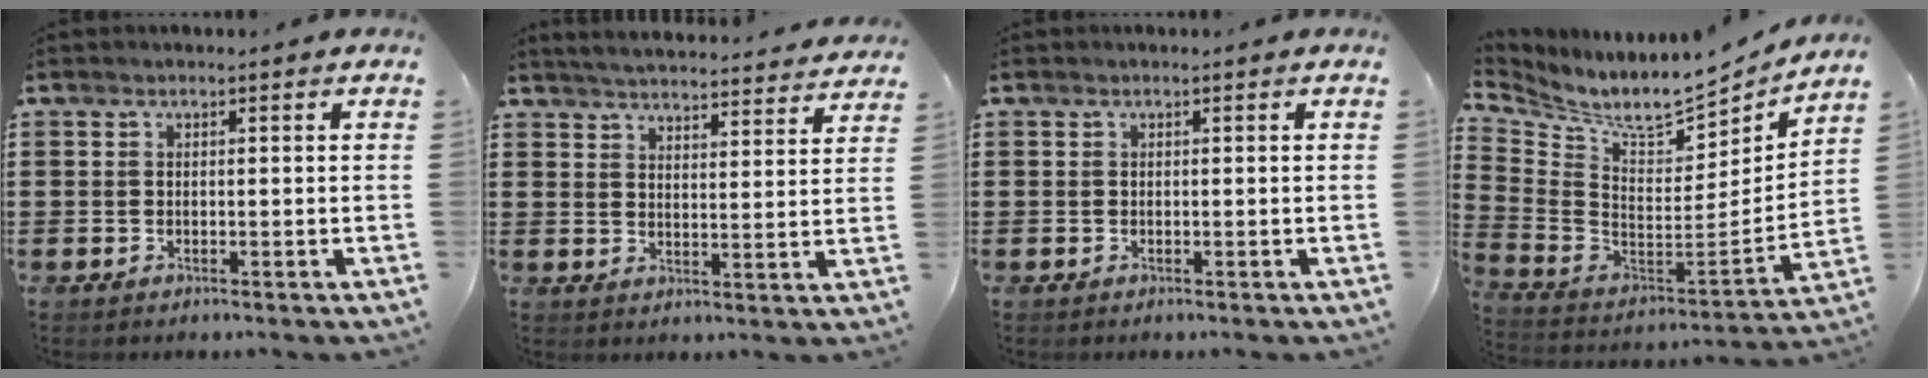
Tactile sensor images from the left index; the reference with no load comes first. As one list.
[{"total": 4.3, "force": [4.2, -0.5, 0.5], "torque": [-0.028, -0.031, 0.073]}, {"total": 0.0}, {"total": 7.9, "force": [7.0, 1.2, 3.4], "torque": [-0.093, -0.069, 0.116]}]